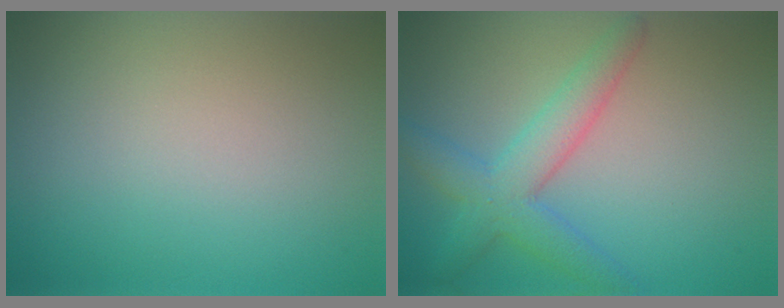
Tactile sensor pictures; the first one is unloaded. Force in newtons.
{"total": 4.6, "press": 4.6, "slide": 0.2}